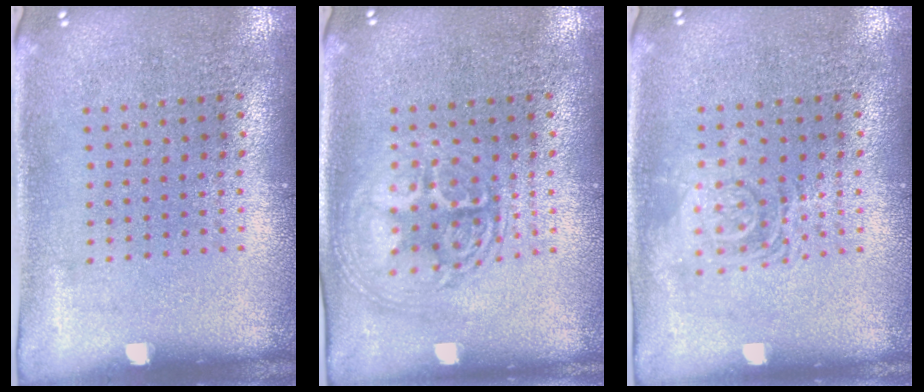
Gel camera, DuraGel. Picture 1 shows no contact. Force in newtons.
{"total": 2.6, "press": 2.6, "slide": 0.2}
{"total": 1.2, "press": 1.2, "slide": 0.2}